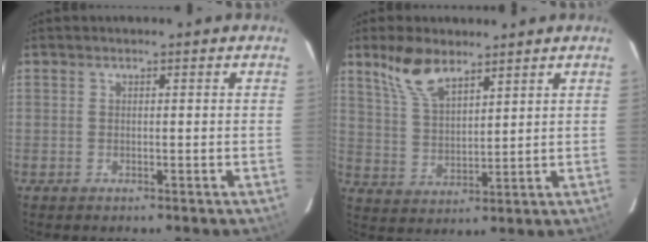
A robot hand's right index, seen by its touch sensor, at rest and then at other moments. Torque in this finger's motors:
{"motor_torque": [0.51, 0.51, 0.36, 0.09]}